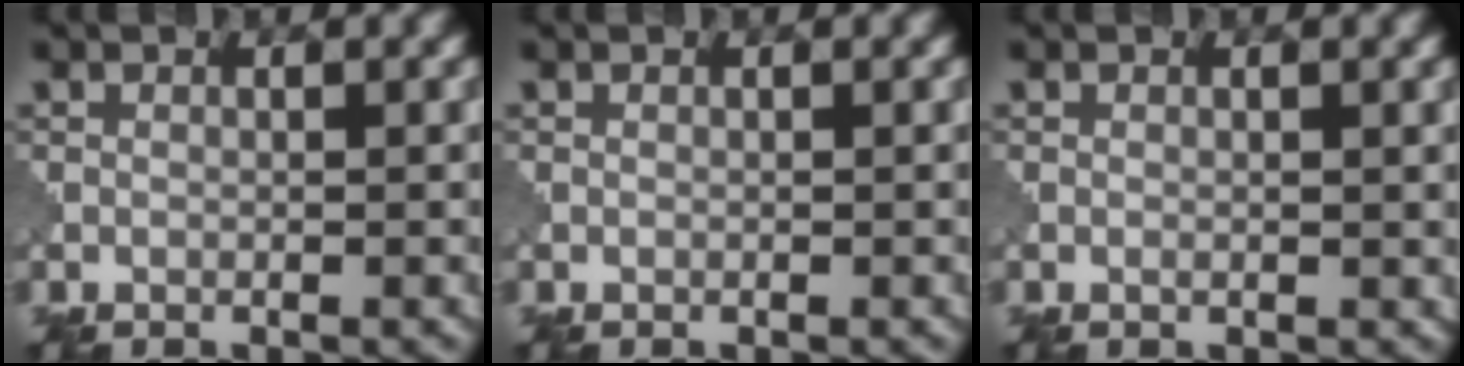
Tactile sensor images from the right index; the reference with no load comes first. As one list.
[{"total": 0.0}, {"total": 0.6, "force": [0.0, 0.3, 0.5], "torque": [-0.009, -0.002, -0.001]}]